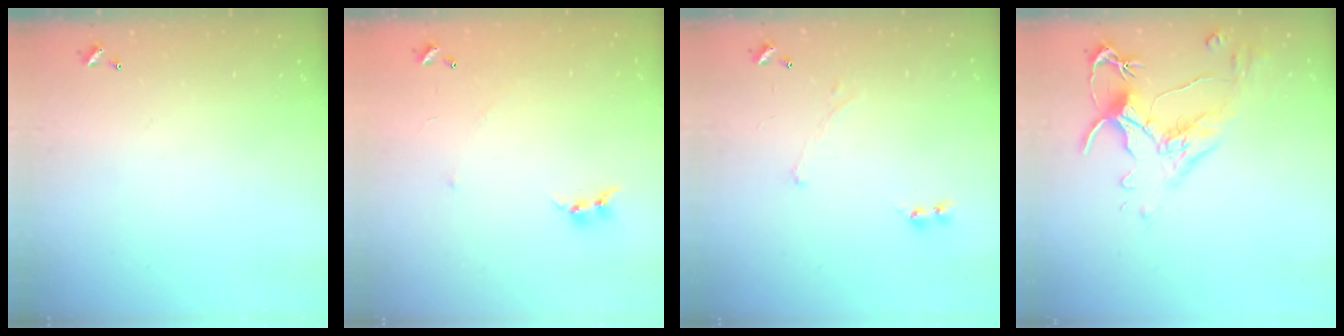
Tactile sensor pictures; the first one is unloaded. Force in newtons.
{"total": 5.3, "press": 5.3, "slide": 0.8}
{"total": 0.7, "press": 0.7, "slide": 0.3}
{"total": 2.5, "press": 2.1, "slide": 1.2}